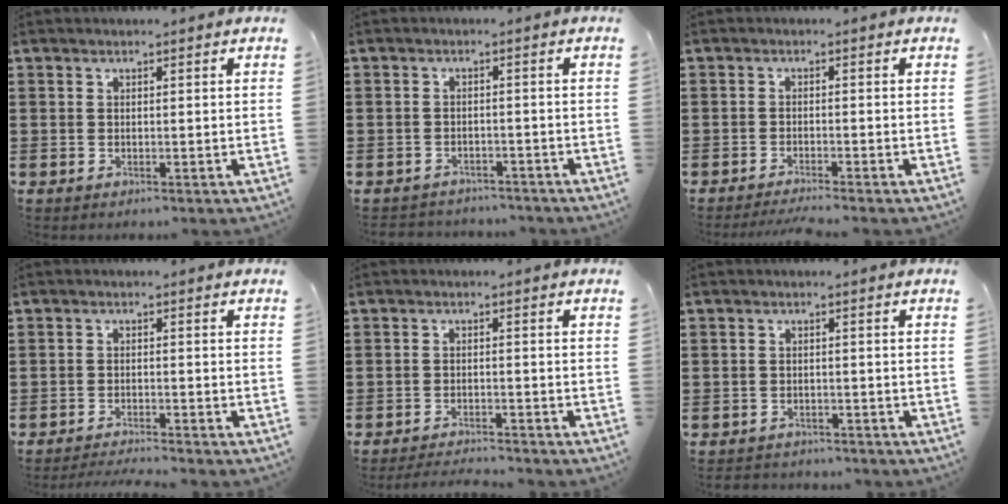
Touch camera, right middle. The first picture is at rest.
{"total": 2.2, "force": [-2.1, 0.5, -0.4], "torque": [0.000, 0.001, -0.050]}
{"total": 1.7, "force": [-1.6, -0.2, 0.6], "torque": [-0.010, 0.000, -0.029]}
{"total": 2.2, "force": [-2.1, -0.2, 0.4], "torque": [-0.009, 0.000, -0.042]}
{"total": 2.6, "force": [-2.6, 0.0, 0.3], "torque": [-0.008, -0.001, -0.052]}
{"total": 1.7, "force": [-1.7, 0.4, -0.3], "torque": [0.000, 0.002, -0.040]}